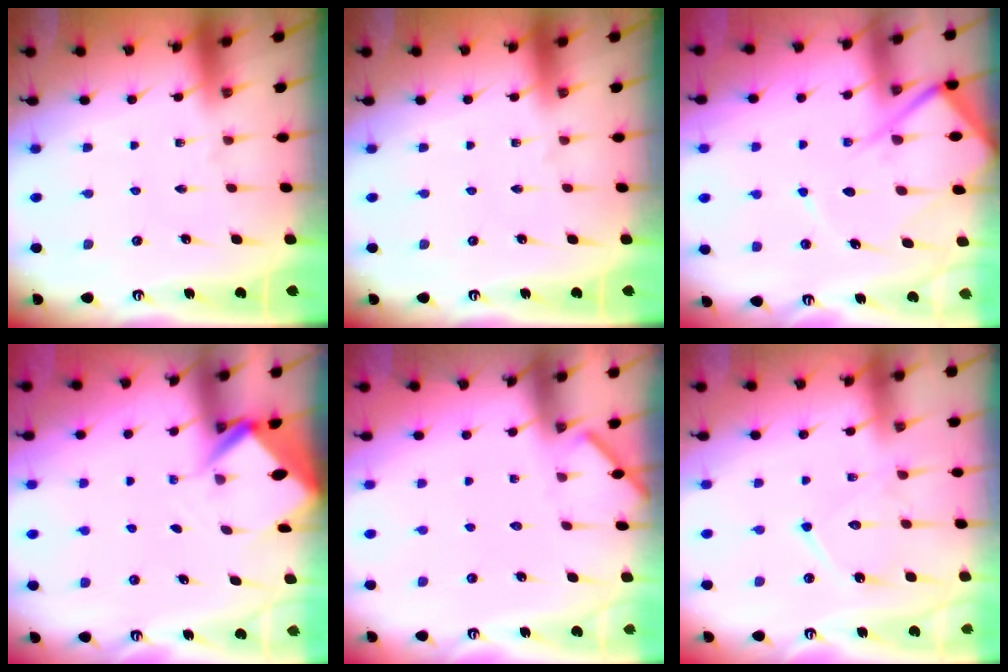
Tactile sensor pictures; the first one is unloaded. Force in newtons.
{"total": 0.0}
{"total": 11.7, "press": 11.7, "slide": 1.1}
{"total": 3.2, "press": 3.2, "slide": 0.3}
{"total": 1.7, "press": 1.6, "slide": 0.1}
{"total": 12.8, "press": 12.7, "slide": 1.1}